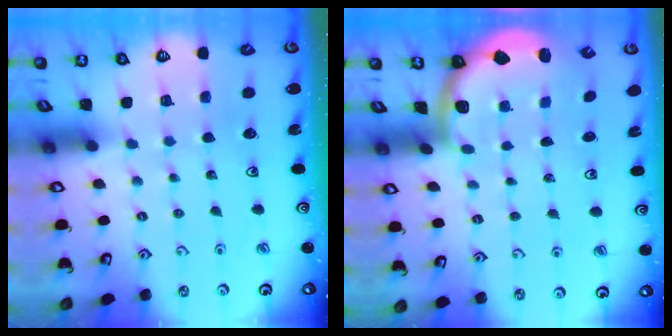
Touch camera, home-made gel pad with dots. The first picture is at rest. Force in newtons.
{"total": 1.9, "press": 1.8, "slide": 0.5}